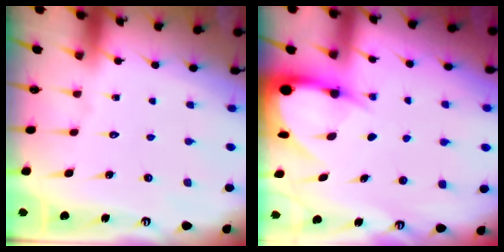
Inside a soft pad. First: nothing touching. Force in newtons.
{"total": 5.8, "press": 5.8, "slide": 0.7}